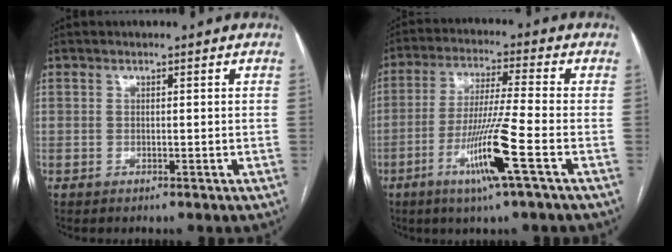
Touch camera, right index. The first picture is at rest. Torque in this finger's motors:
{"motor_torque": [0.98, -0.17, 0.89, 0.21]}